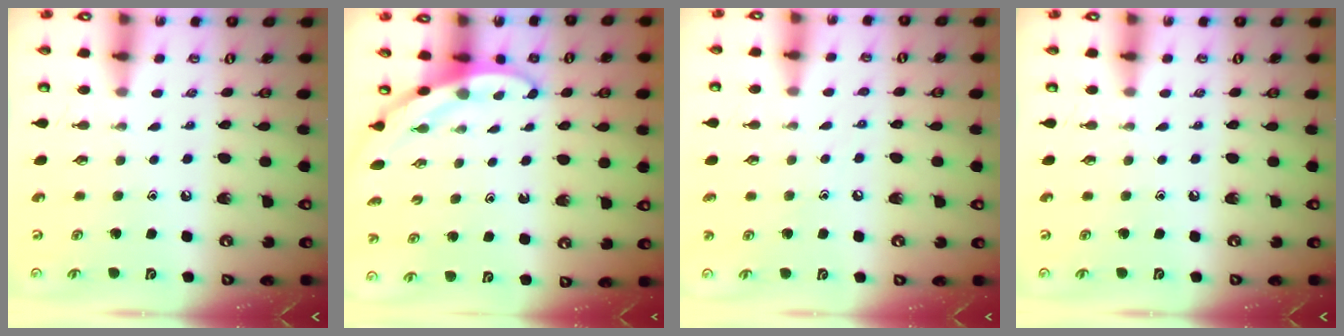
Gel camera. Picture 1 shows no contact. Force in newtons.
{"total": 3.1, "press": 3.1, "slide": 0.1}
{"total": 4.8, "press": 4.8, "slide": 0.6}
{"total": 0.0}